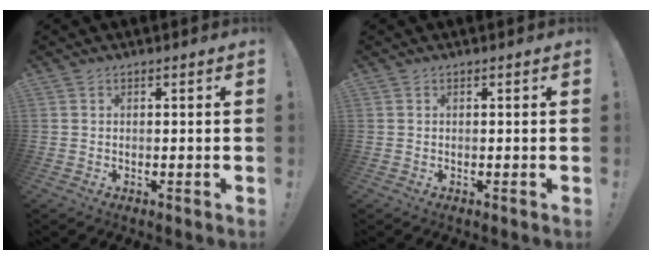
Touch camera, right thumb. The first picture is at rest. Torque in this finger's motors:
{"motor_torque": [0.00, 0.00, 0.01, -0.01, 0.00]}